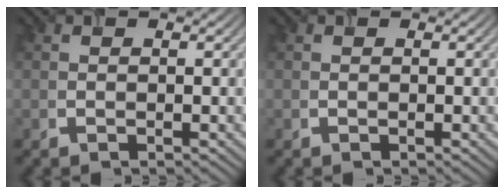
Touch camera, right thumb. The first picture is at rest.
{"total": 0.0}